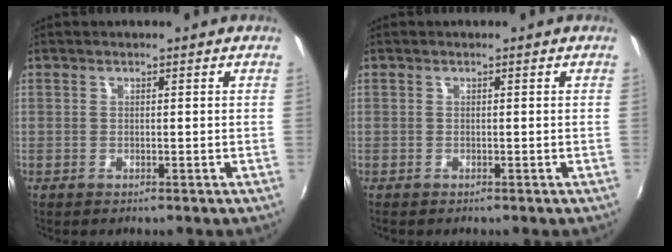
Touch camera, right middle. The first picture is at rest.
{"total": 0.0}